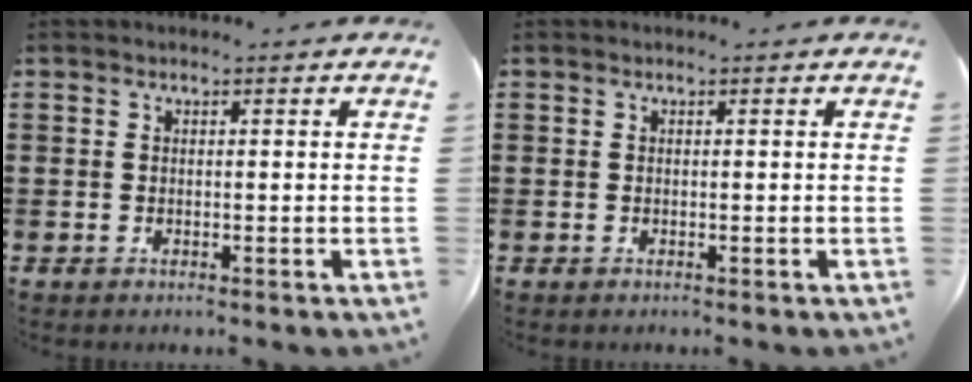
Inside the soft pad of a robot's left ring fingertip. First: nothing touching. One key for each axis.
{"total": 0.0}